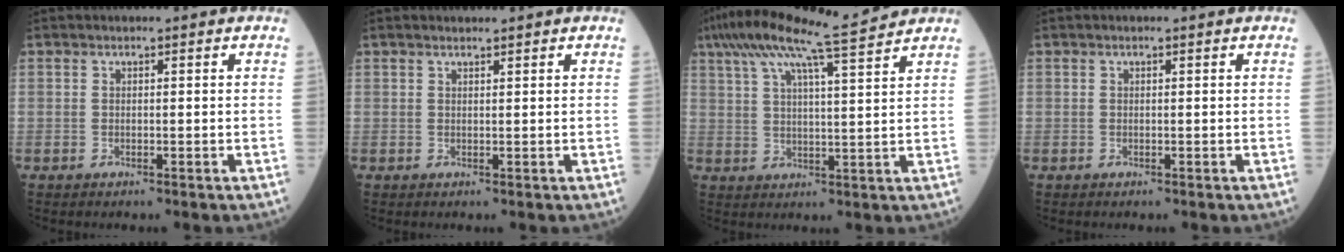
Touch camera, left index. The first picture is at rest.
{"total": 1.2, "force": [1.1, 0.1, 0.5], "torque": [-0.011, 0.010, 0.019]}
{"total": 12.2, "force": [10.3, -0.9, 6.5], "torque": [-0.122, 0.021, 0.161]}
{"total": 0.0}